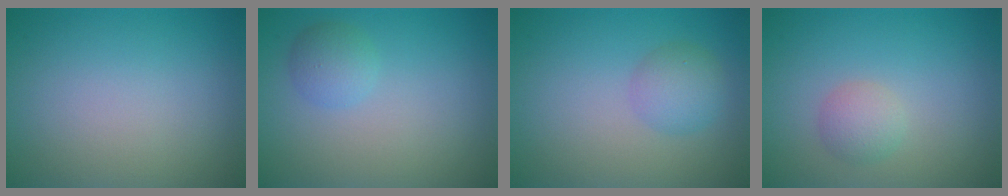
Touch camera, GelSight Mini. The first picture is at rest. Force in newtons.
{"total": 1.9, "press": 1.9, "slide": 0.1}
{"total": 2.5, "press": 2.5, "slide": 0.1}
{"total": 1.9, "press": 1.9, "slide": 0.1}